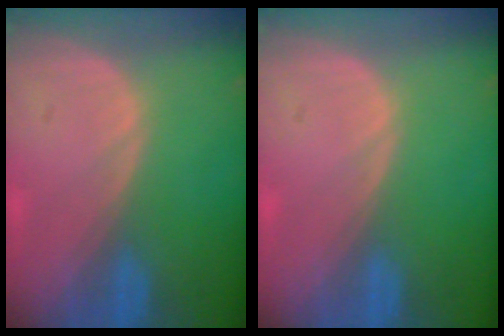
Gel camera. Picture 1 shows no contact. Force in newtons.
{"total": 0.0}